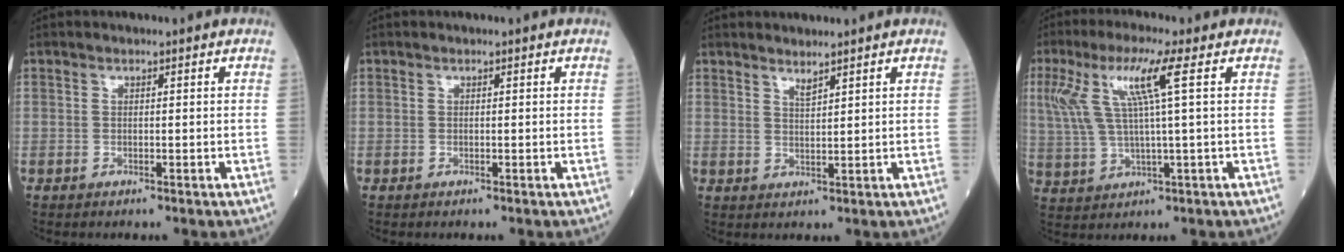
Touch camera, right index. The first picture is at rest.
{"total": 0.0}
{"total": 1.8, "force": [1.6, 0.0, 0.8], "torque": [-0.018, -0.011, 0.035]}
{"total": 9.5, "force": [3.1, 0.1, 9.0], "torque": [-0.206, 0.018, 0.064]}